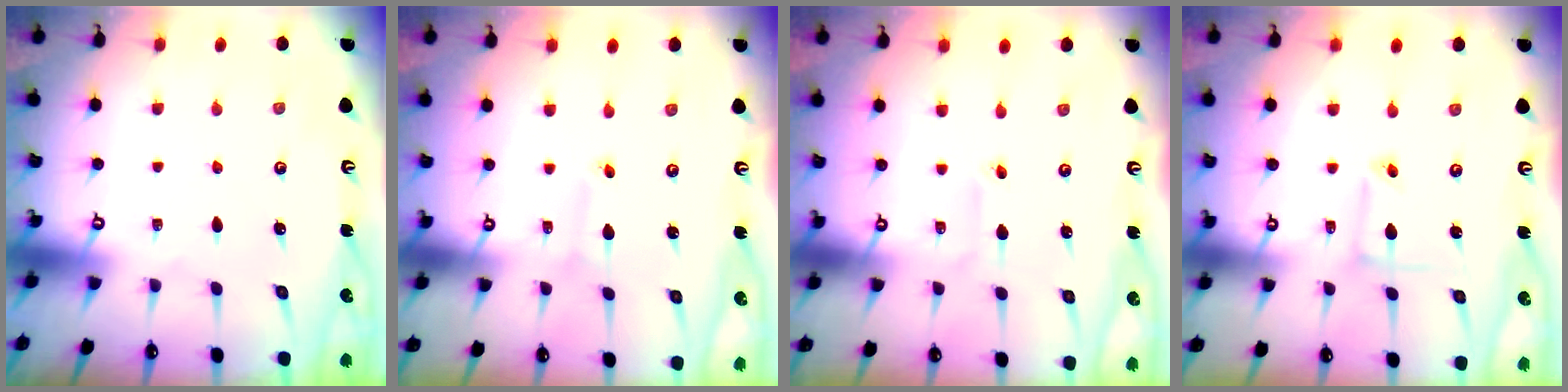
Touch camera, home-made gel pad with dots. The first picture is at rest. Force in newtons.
{"total": 1.9, "press": 1.9, "slide": 0.1}
{"total": 1.7, "press": 1.5, "slide": 0.9}
{"total": 6.1, "press": 6.0, "slide": 0.5}